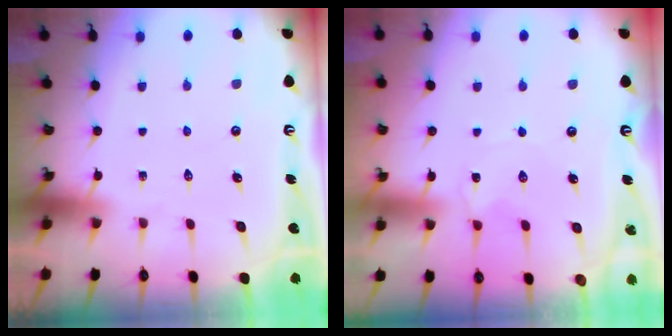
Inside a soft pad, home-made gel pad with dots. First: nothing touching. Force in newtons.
{"total": 2.1, "press": 2.1, "slide": 0.4}